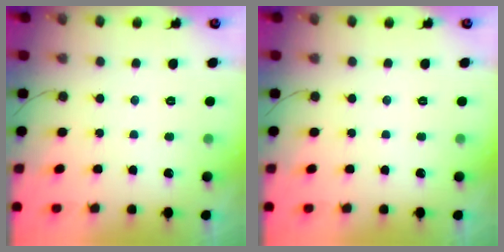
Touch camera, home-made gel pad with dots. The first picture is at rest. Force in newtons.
{"total": 0.0}